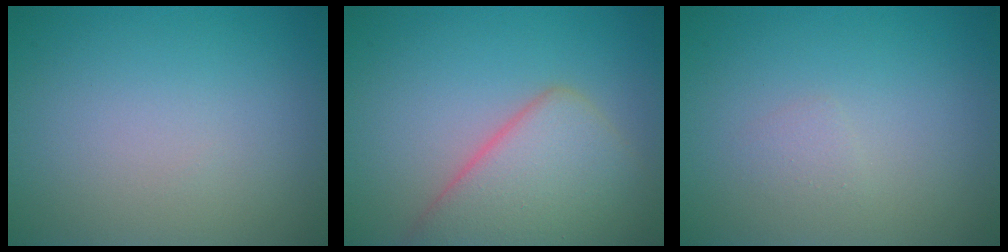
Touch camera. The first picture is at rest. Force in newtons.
{"total": 6.7, "press": 6.7, "slide": 0.4}
{"total": 0.8, "press": 0.8, "slide": 0.0}